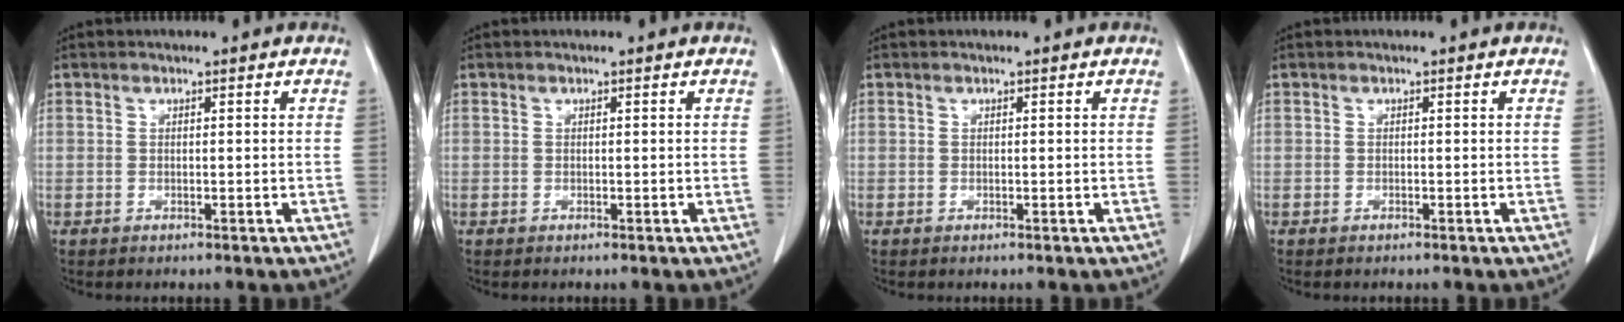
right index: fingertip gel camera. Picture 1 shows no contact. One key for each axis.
{"total": 0.0}
{"total": 0.0}
{"total": 0.0}